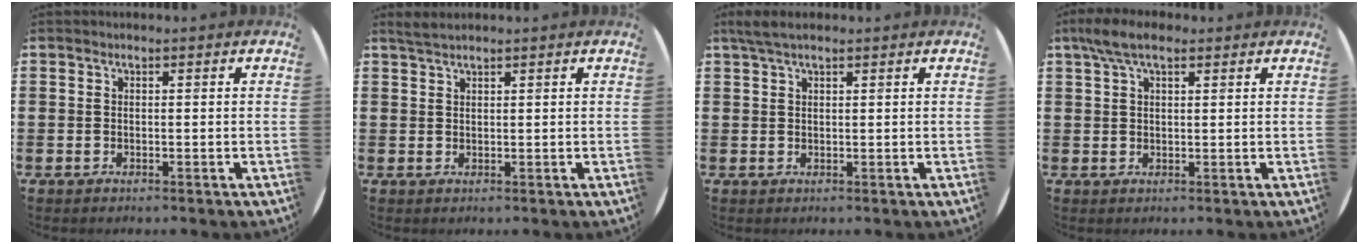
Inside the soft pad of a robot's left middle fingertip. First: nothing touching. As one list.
[{"total": 1.5, "force": [1.4, 0.1, 0.5], "torque": [-0.012, 0.002, 0.026]}, {"total": 2.2, "force": [1.6, 0.5, 1.4], "torque": [-0.029, 0.005, 0.029]}, {"total": 4.8, "force": [3.1, 1.8, 3.2], "torque": [-0.070, 0.008, 0.058]}]